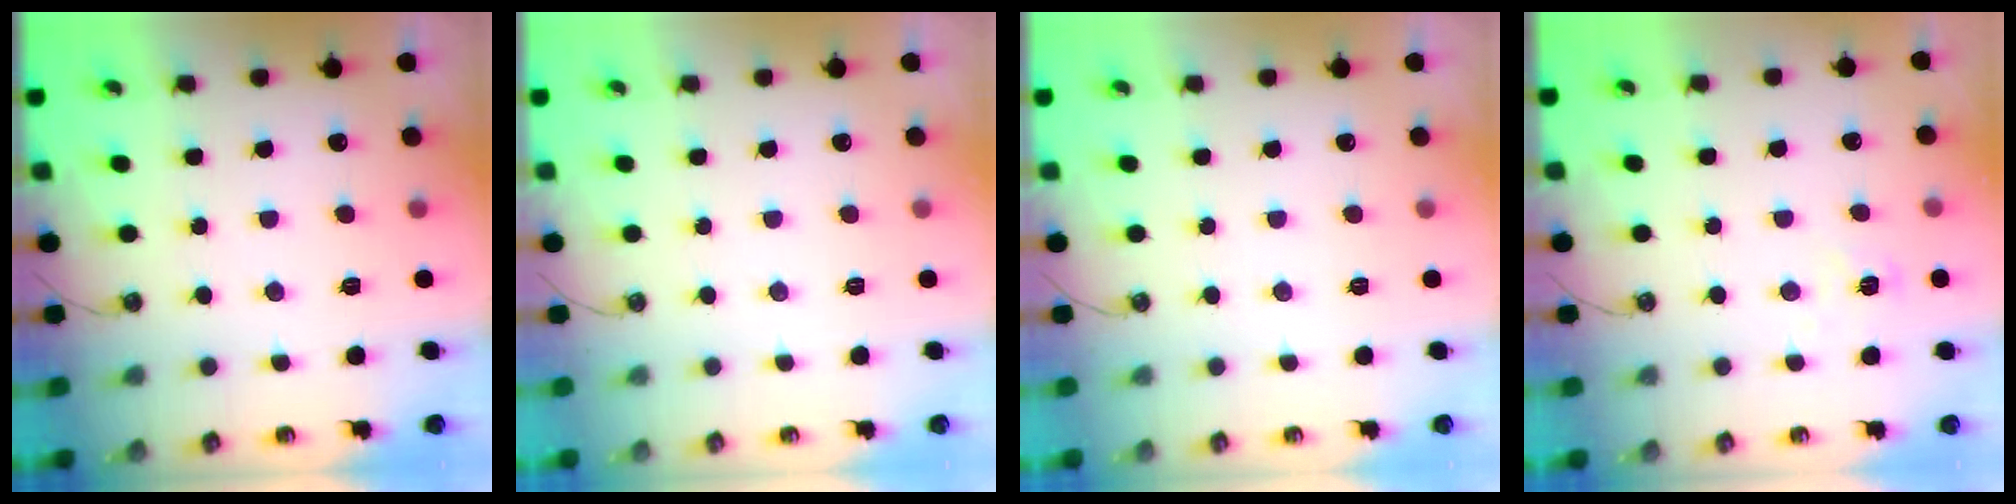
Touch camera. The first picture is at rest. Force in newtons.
{"total": 0.0}
{"total": 0.0}
{"total": 5.4, "press": 5.3, "slide": 0.5}